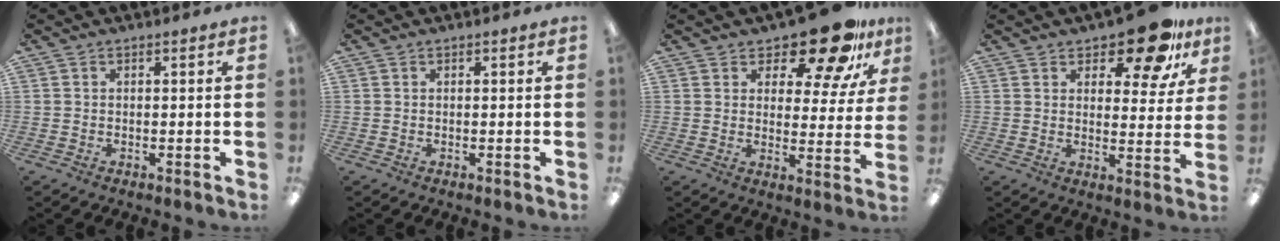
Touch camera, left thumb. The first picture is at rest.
{"total": 0.0}
{"total": 15.2, "force": [11.6, 5.9, 7.9], "torque": [-0.116, -0.075, 0.198]}
{"total": 12.8, "force": [9.1, 5.2, 7.4], "torque": [-0.090, -0.053, 0.154]}